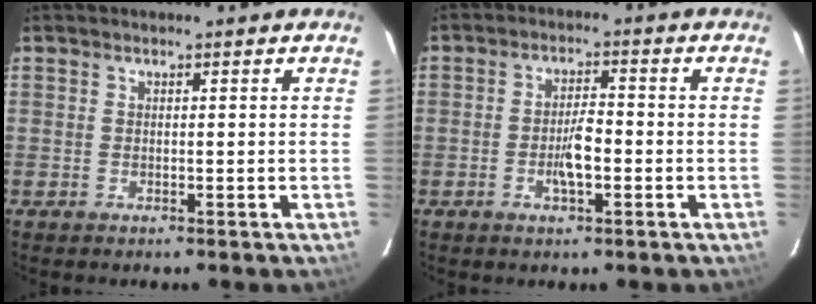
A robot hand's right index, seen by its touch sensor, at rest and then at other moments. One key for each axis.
{"total": 4.8, "fx": -1.6, "fy": 1.5, "fz": 4.3, "tx": -0.081, "ty": 0.003, "tz": -0.025}